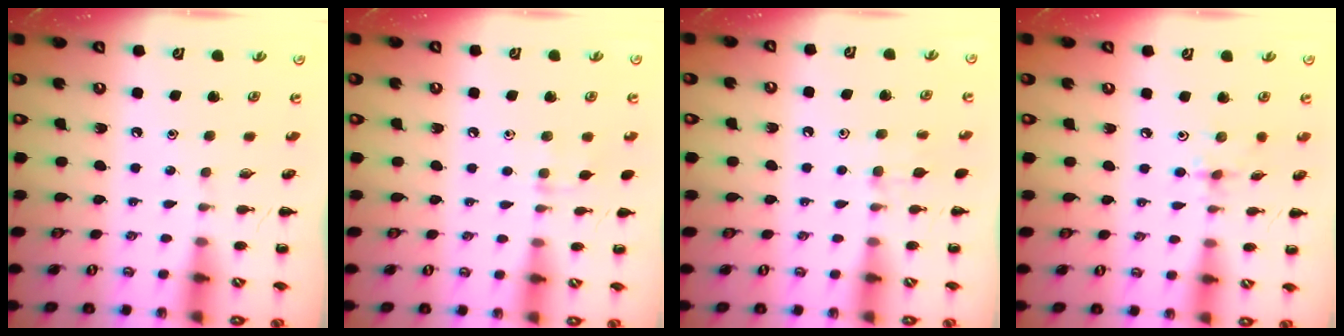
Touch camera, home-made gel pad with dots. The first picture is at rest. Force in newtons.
{"total": 5.9, "press": 5.5, "slide": 2.2}
{"total": 7.5, "press": 7.3, "slide": 2.0}
{"total": 2.4, "press": 2.4, "slide": 0.5}